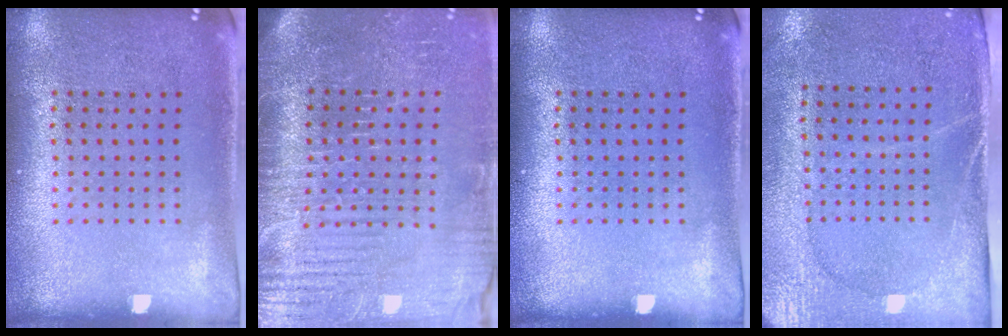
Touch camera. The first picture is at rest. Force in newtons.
{"total": 4.3, "press": 4.1, "slide": 1.4}
{"total": 0.0}
{"total": 2.9, "press": 2.5, "slide": 1.4}